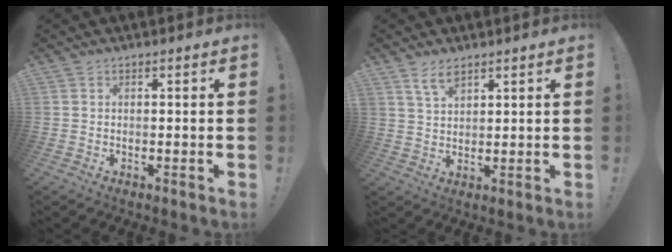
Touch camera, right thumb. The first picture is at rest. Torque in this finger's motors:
{"motor_torque": [0.28, 1.64, 0.20, 0.21, 0.58]}